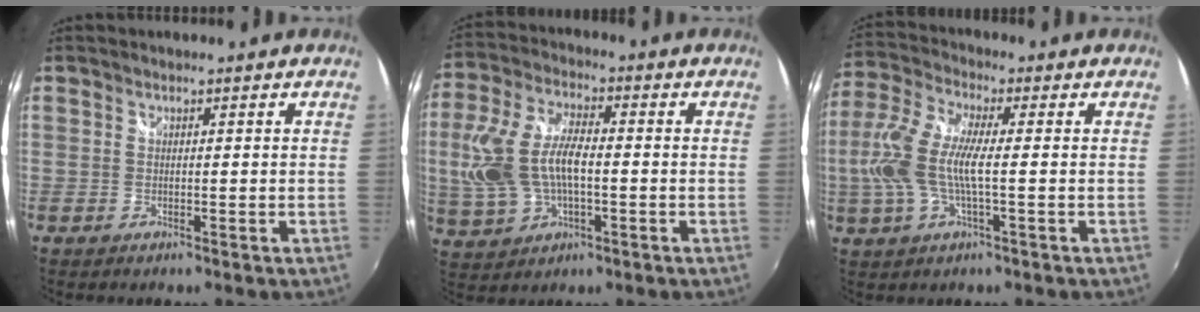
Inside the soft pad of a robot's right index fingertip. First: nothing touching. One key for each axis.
{"total": 13.9, "fx": -0.9, "fy": 7.5, "fz": 11.6, "tx": -0.257, "ty": 0.009, "tz": -0.011}
{"total": 11.7, "fx": -0.9, "fy": 3.0, "fz": 11.3, "tx": -0.242, "ty": 0.003, "tz": -0.020}